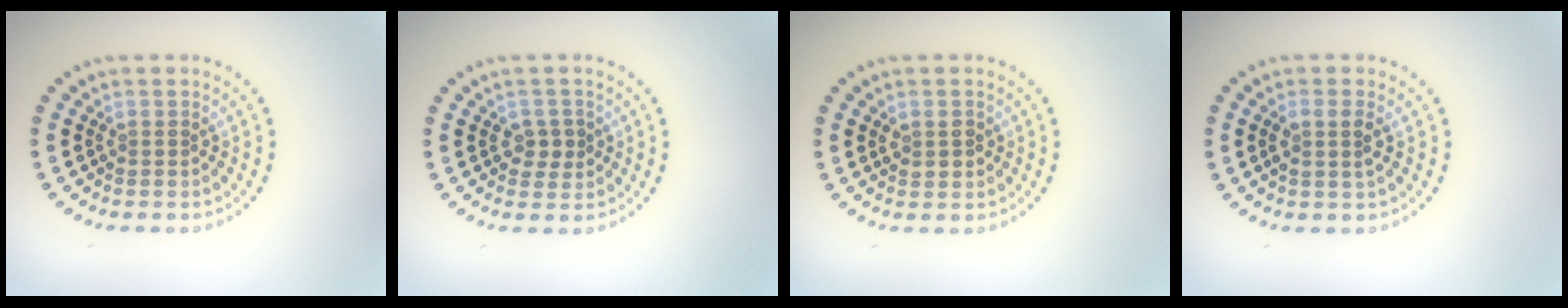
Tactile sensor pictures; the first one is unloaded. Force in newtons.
{"total": 1.9, "press": 1.8, "slide": 0.6}
{"total": 1.5, "press": 1.5, "slide": 0.4}
{"total": 2.0, "press": 1.8, "slide": 0.9}